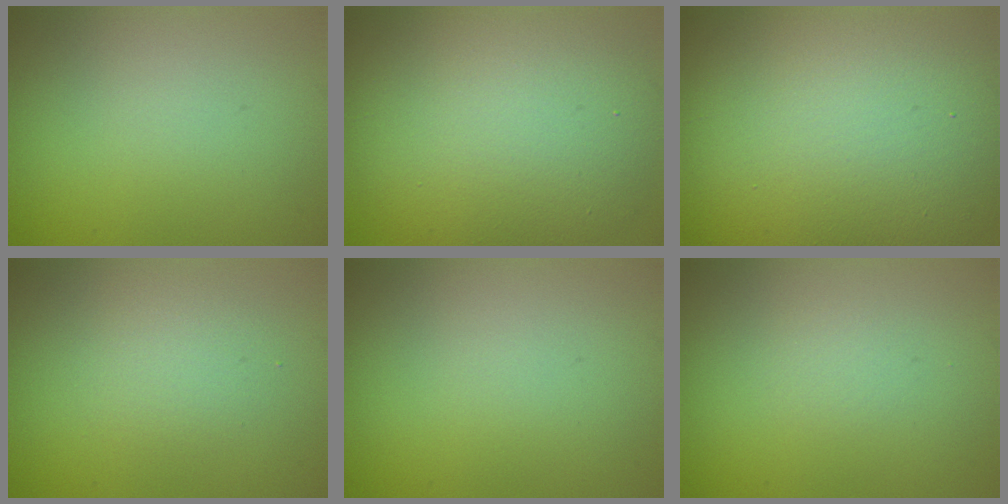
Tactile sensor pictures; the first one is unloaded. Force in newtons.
{"total": 11.8, "press": 11.8, "slide": 0.5}
{"total": 19.4, "press": 19.3, "slide": 1.7}
{"total": 2.0, "press": 2.0, "slide": 0.1}
{"total": 0.0}
{"total": 0.7, "press": 0.7, "slide": 0.1}